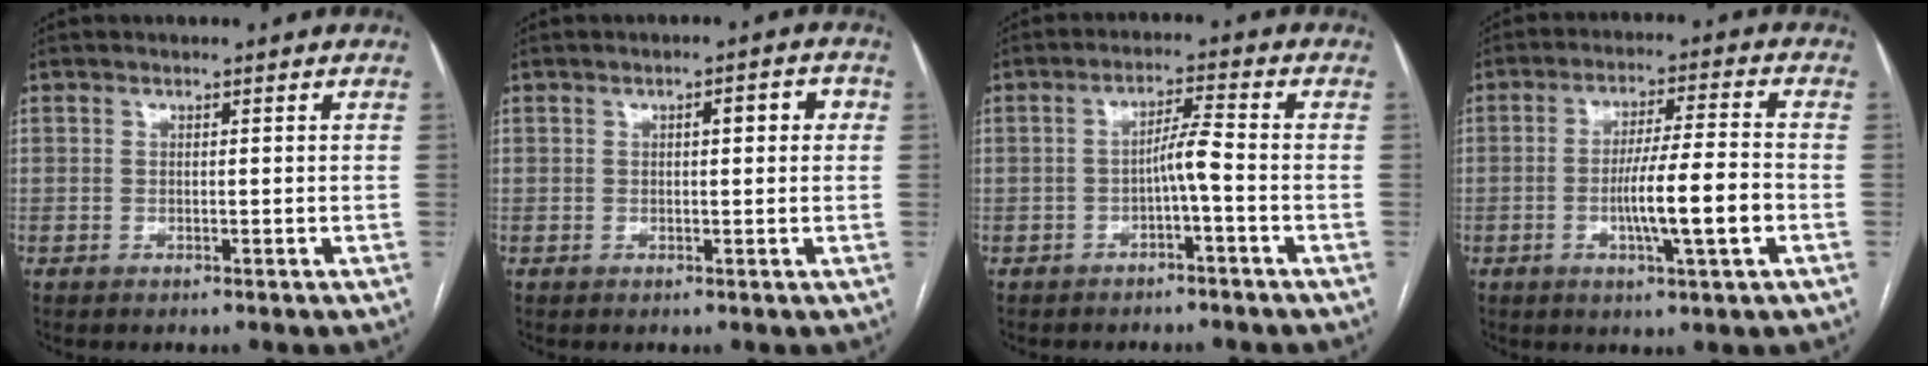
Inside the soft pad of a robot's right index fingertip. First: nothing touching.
{"total": 3.3, "force": [0.7, 1.0, 3.1], "torque": [-0.042, 0.014, 0.008]}
{"total": 3.6, "force": [-1.3, -0.3, 3.4], "torque": [-0.060, 0.009, -0.021]}
{"total": 9.5, "force": [-2.5, 0.1, 9.2], "torque": [-0.161, -0.001, -0.043]}